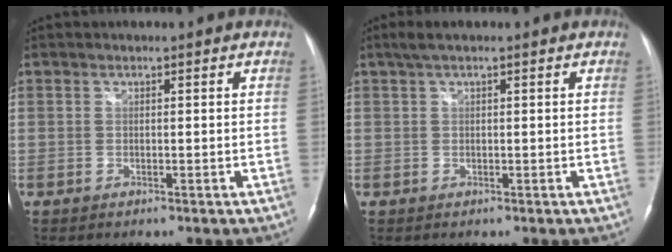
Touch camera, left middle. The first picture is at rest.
{"total": 2.2, "force": [1.4, 0.7, 1.5], "torque": [-0.033, 0.019, 0.028]}